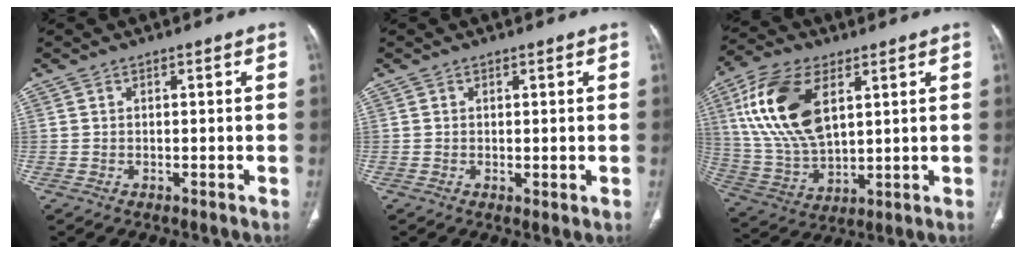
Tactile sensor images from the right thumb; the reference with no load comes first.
{"total": 1.1, "force": [-0.1, 0.4, 1.0], "torque": [-0.021, -0.007, 0.001]}
{"total": 18.1, "force": [6.1, 9.5, 14.1], "torque": [-0.277, -0.014, 0.122]}